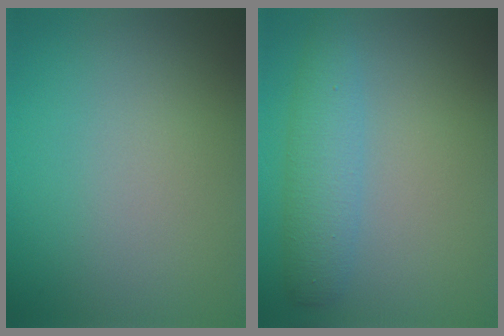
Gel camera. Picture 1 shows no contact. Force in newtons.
{"total": 3.5, "press": 3.5, "slide": 0.1}